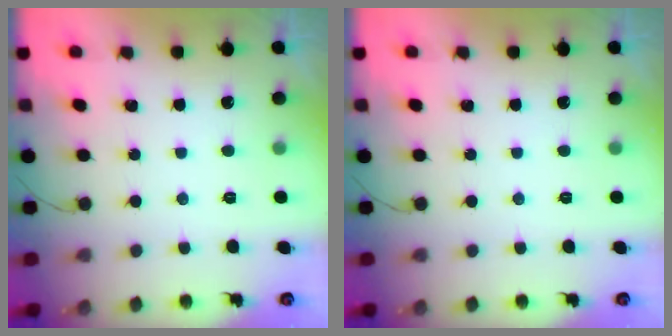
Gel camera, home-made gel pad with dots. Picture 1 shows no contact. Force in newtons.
{"total": 0.0}